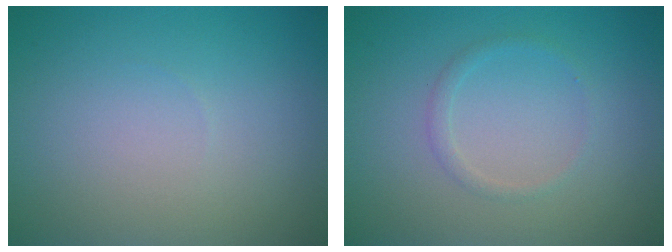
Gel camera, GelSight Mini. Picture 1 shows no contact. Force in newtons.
{"total": 1.0, "press": 1.0, "slide": 0.1}